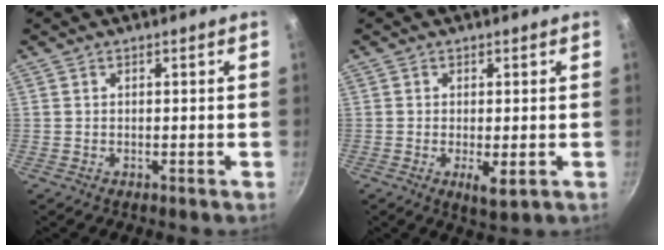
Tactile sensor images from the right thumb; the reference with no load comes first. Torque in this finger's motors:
{"motor_torque": [-0.24, 0.27, -0.11, -0.19, 0.11]}